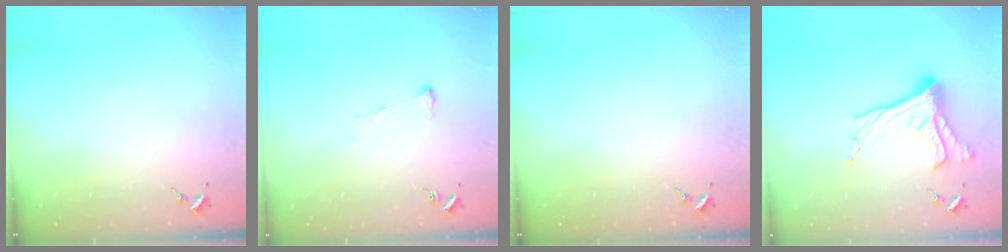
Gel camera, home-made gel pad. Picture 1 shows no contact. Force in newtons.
{"total": 6.5, "press": 6.5, "slide": 0.7}
{"total": 0.0}
{"total": 16.0, "press": 15.9, "slide": 1.6}